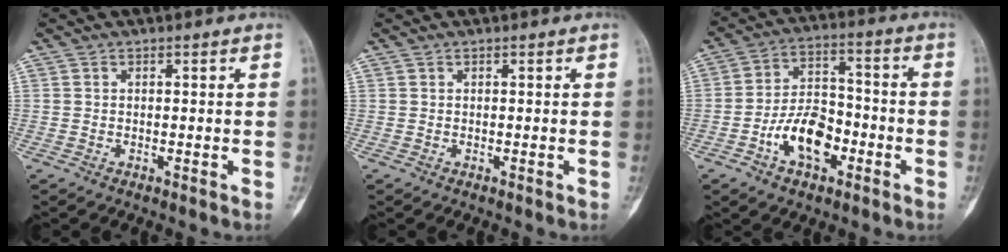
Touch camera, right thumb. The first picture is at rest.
{"total": 0.0}
{"total": 11.9, "force": [-4.6, 6.9, 8.5], "torque": [-0.124, 0.039, -0.082]}